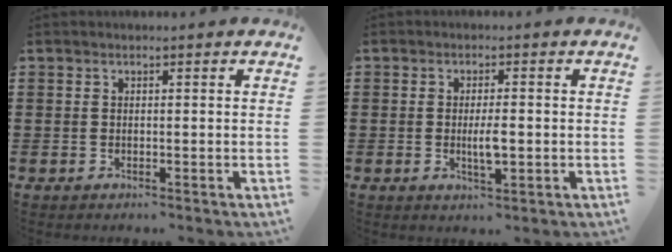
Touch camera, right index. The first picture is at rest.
{"total": 3.7, "force": [-0.5, 0.9, 3.5], "torque": [-0.069, -0.003, -0.012]}